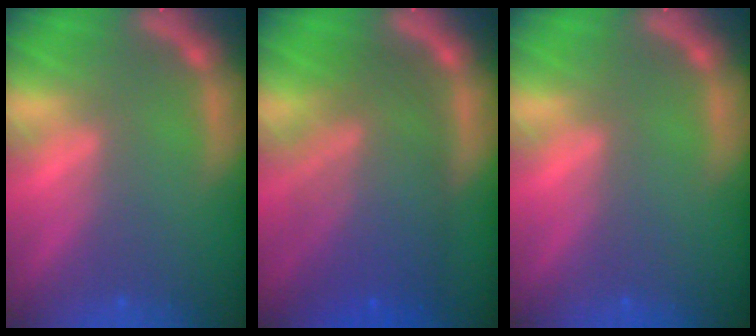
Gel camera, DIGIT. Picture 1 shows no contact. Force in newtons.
{"total": 9.5}
{"total": 0.0}